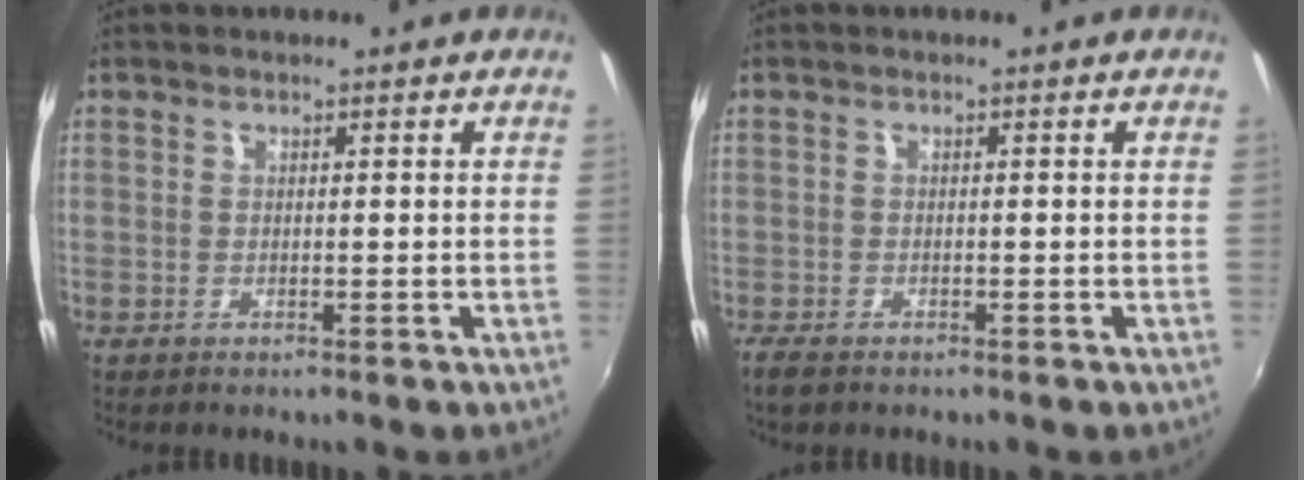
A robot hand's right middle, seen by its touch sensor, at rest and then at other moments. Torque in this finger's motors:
{"motor_torque": [0.73, -0.63, 0.01, 0.01]}